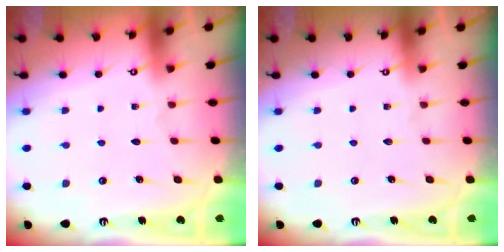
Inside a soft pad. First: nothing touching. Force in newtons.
{"total": 0.0}